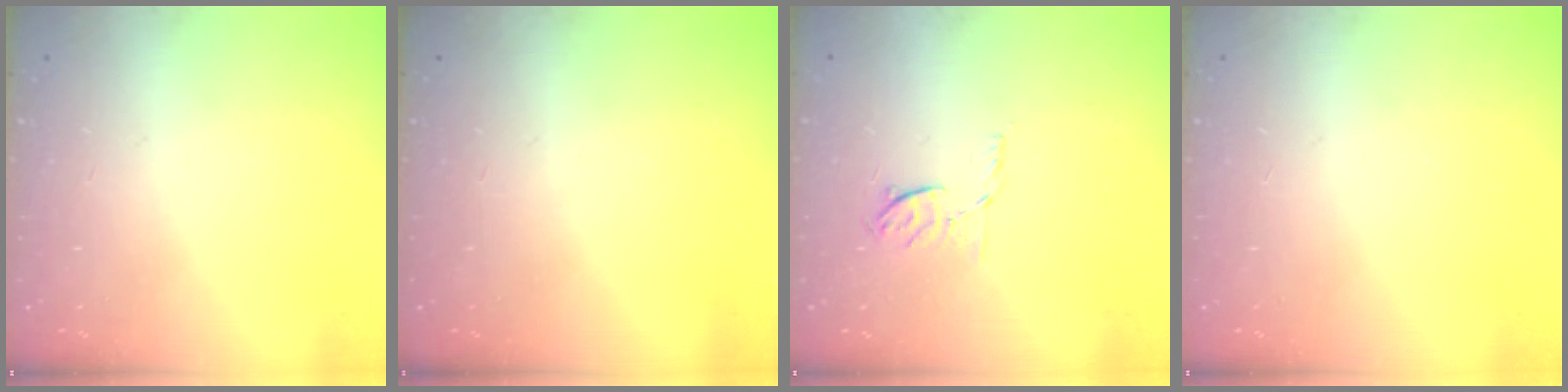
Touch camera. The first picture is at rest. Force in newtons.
{"total": 0.0}
{"total": 5.7, "press": 5.6, "slide": 1.2}
{"total": 0.0}